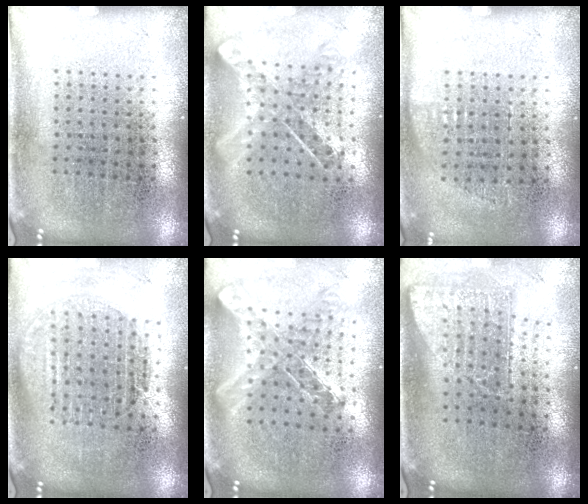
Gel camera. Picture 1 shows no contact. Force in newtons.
{"total": 0.9, "press": 0.9, "slide": 0.2}
{"total": 0.6, "press": 0.5, "slide": 0.3}
{"total": 1.6, "press": 1.4, "slide": 0.8}
{"total": 1.1, "press": 1.1, "slide": 0.2}
{"total": 1.7, "press": 1.3, "slide": 1.1}